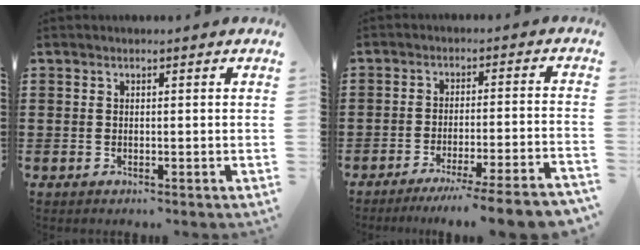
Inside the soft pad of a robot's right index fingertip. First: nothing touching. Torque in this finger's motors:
{"motor_torque": [1.50, 0.64, 0.31, 0.08]}